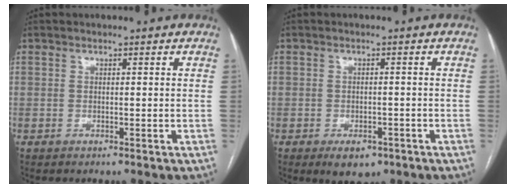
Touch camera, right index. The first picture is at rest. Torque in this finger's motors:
{"motor_torque": [0.00, -0.01, -0.03, -0.03]}